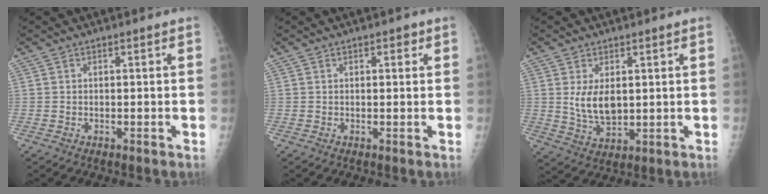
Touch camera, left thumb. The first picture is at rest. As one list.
[{"total": 1.4, "force": [0.9, 0.7, 0.9], "torque": [-0.003, -0.002, 0.009]}, {"total": 6.6, "force": [1.6, 3.8, 5.2], "torque": [-0.082, -0.020, 0.043]}]